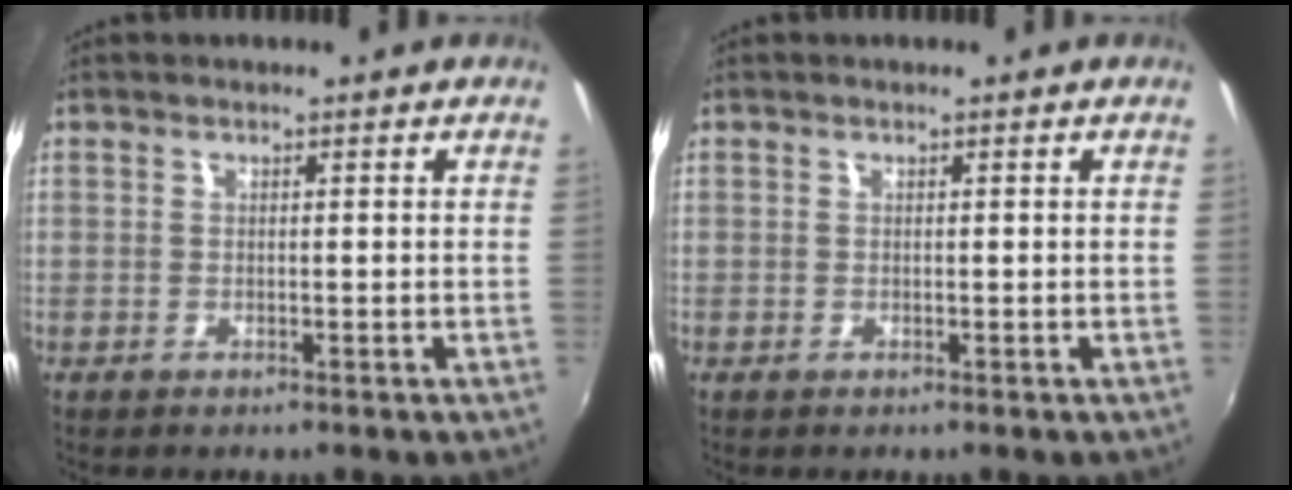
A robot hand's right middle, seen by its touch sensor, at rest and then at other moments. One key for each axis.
{"total": 0.0}